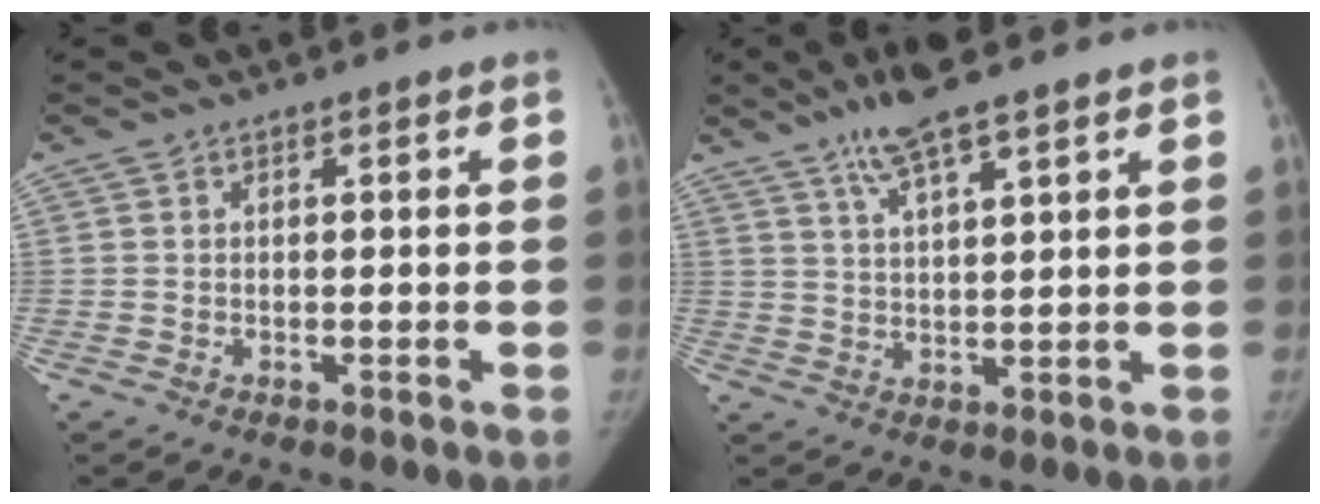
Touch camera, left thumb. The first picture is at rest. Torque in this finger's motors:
{"motor_torque": [1.02, 0.38, 0.82, -0.67, 0.22]}